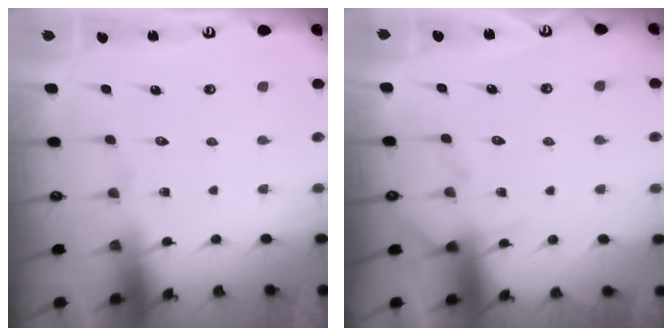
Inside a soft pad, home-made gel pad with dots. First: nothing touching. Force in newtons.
{"total": 6.0, "press": 5.9, "slide": 0.7}